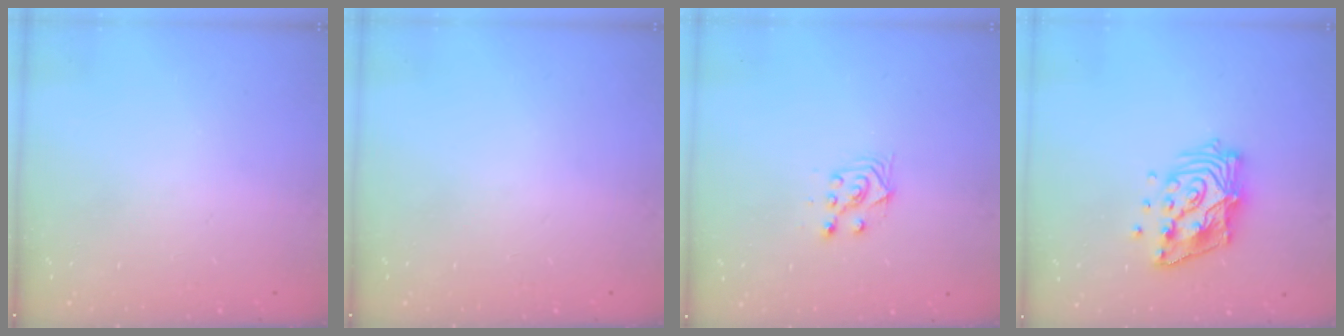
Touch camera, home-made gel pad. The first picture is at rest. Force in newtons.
{"total": 0.0}
{"total": 4.9, "press": 4.8, "slide": 1.0}
{"total": 13.9, "press": 13.8, "slide": 1.5}